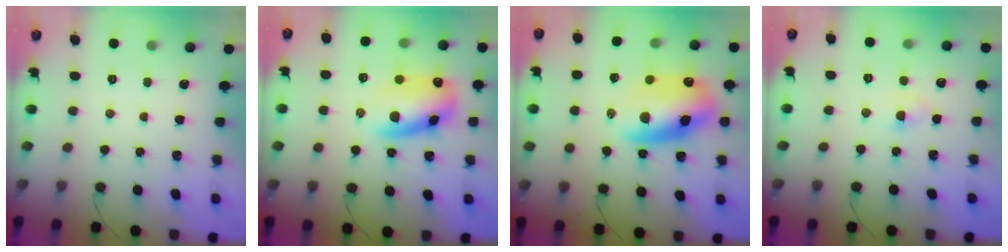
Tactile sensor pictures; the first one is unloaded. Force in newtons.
{"total": 12.1, "press": 11.9, "slide": 2.3}
{"total": 16.0, "press": 15.5, "slide": 3.9}
{"total": 2.8, "press": 2.7, "slide": 1.0}